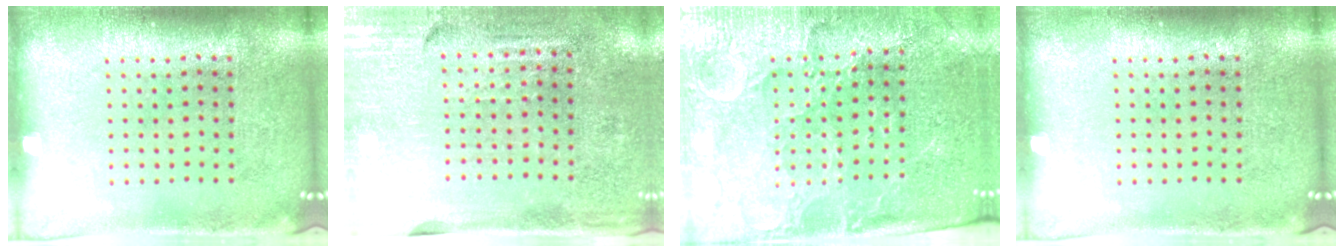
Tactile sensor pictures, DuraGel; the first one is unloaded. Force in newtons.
{"total": 3.2, "press": 2.8, "slide": 1.5}
{"total": 3.5, "press": 3.4, "slide": 1.1}
{"total": 0.0}